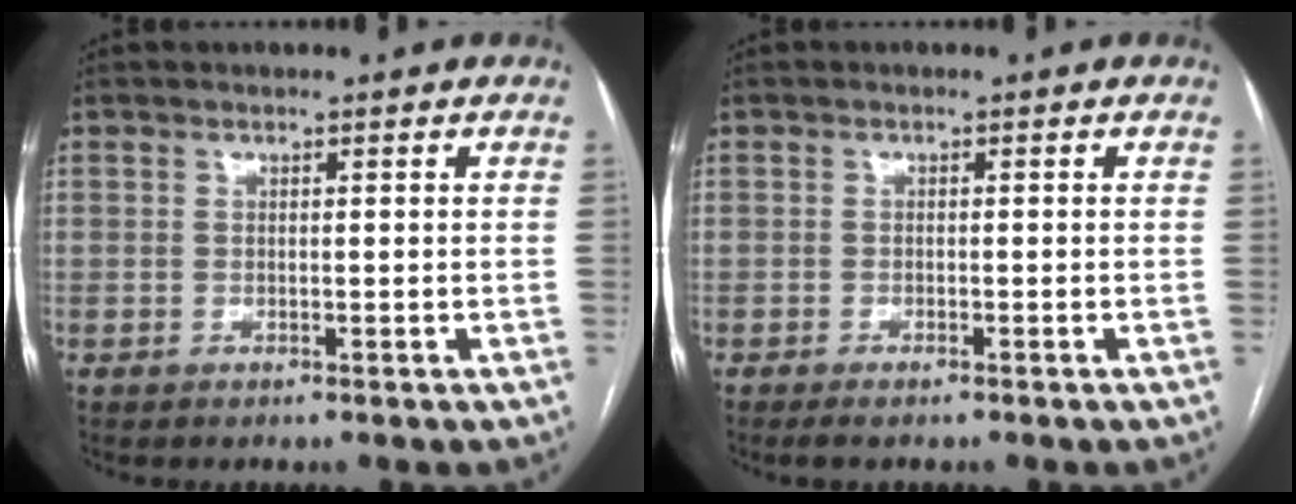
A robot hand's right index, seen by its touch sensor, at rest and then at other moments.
{"total": 1.5, "force": [-1.2, 0.2, 0.9], "torque": [-0.016, -0.003, -0.018]}